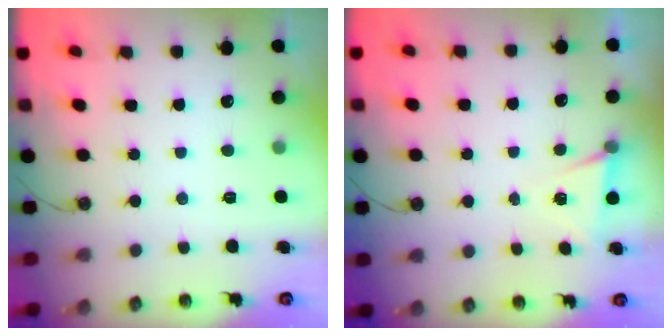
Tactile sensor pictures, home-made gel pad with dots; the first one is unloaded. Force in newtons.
{"total": 4.9, "press": 2.0, "slide": 4.5}